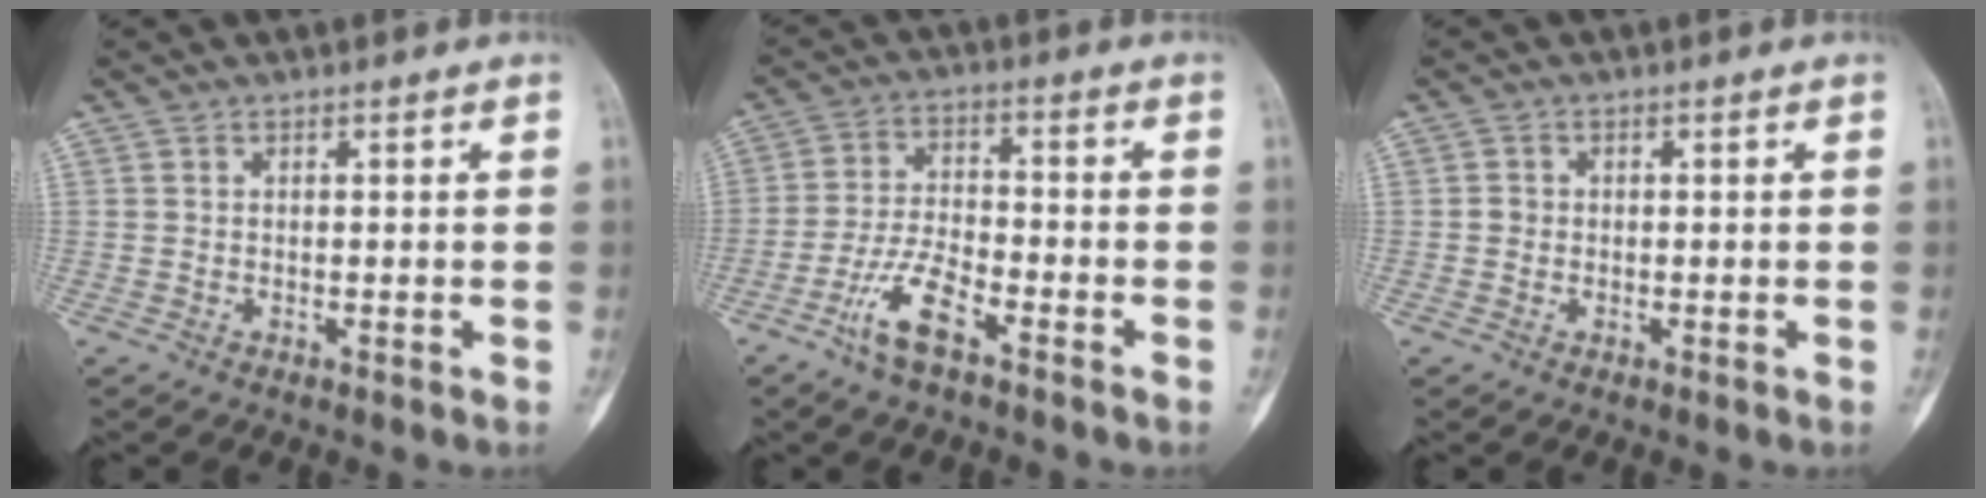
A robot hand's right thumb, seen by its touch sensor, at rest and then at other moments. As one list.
[{"total": 8.2, "force": [-5.0, 2.5, 6.0], "torque": [-0.124, 0.024, -0.099]}, {"total": 1.2, "force": [-0.2, 1.1, 0.4], "torque": [-0.001, 0.004, -0.004]}]